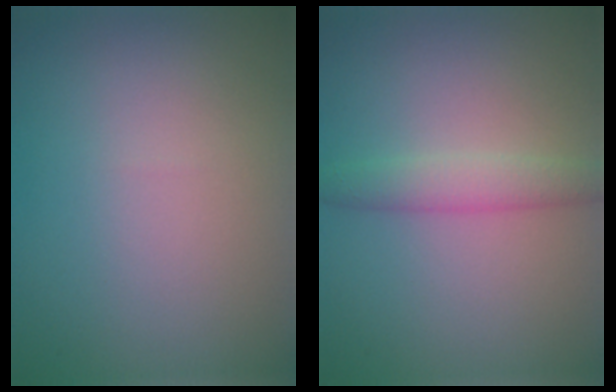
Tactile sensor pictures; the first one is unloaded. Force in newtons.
{"total": 2.4, "press": 2.4, "slide": 0.1}